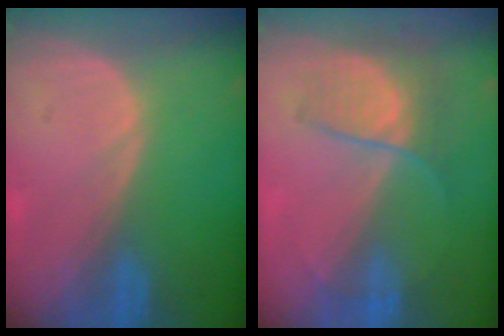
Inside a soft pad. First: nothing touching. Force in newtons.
{"total": 7.0, "press": 6.0, "slide": 3.7}